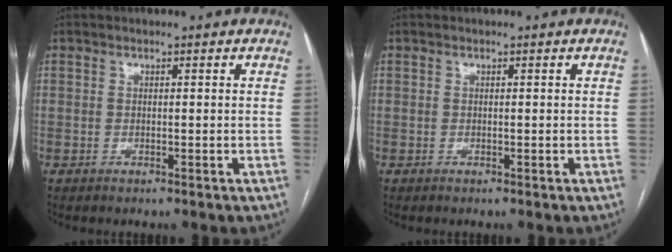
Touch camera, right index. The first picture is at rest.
{"total": 0.0}